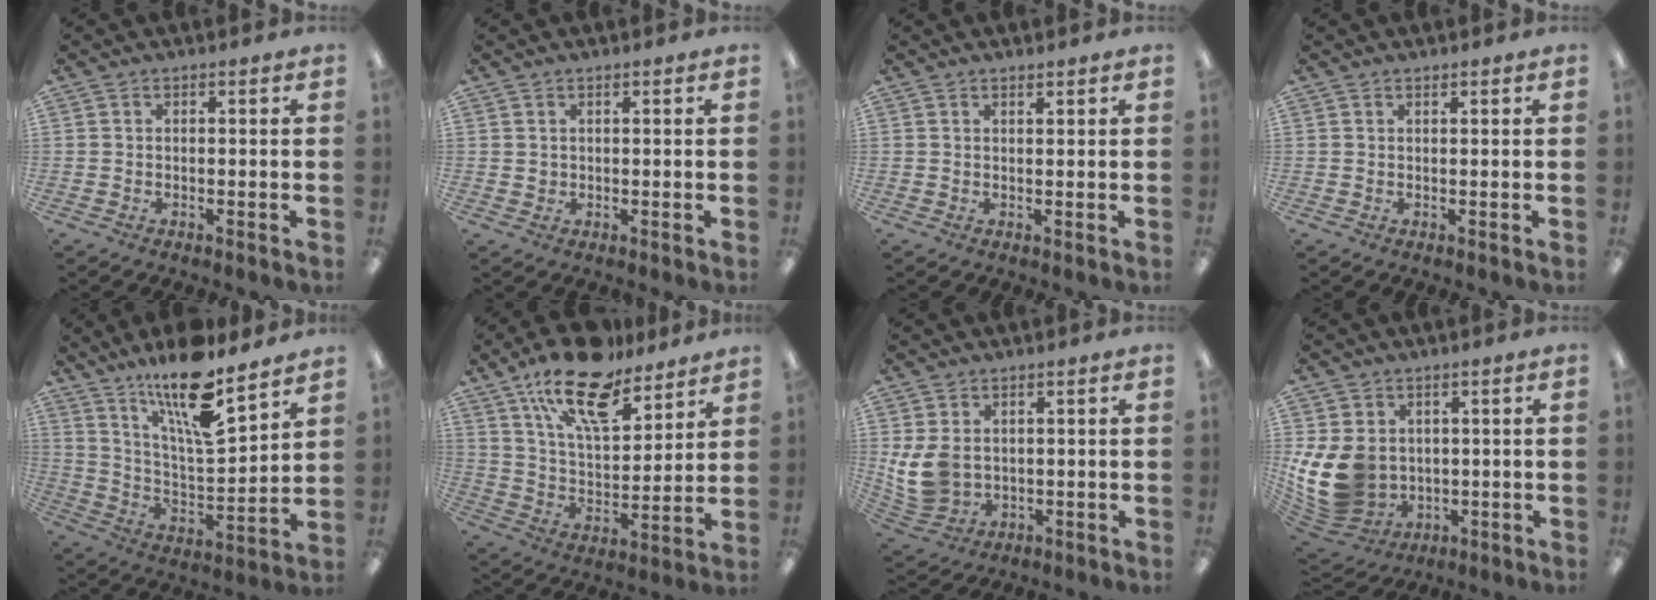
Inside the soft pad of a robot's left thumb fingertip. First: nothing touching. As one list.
[{"total": 1.1, "force": [0.6, 0.9, 0.1], "torque": [-0.004, 0.002, 0.012]}, {"total": 1.0, "force": [1.0, 0.1, 0.2], "torque": [-0.005, -0.001, 0.018]}, {"total": 0.5, "force": [0.5, 0.1, 0.1], "torque": [-0.002, 0.000, 0.010]}, {"total": 17.4, "force": [13.4, 3.8, 10.5], "torque": [-0.198, -0.083, 0.225]}, {"total": 19.4, "force": [13.8, 7.9, 11.2], "torque": [-0.193, -0.073, 0.240]}, {"total": 8.5, "force": [1.5, 6.5, 5.3], "torque": [-0.130, -0.003, 0.028]}, {"total": 13.6, "force": [1.0, 11.2, 7.7], "torque": [-0.184, -0.015, 0.026]}]